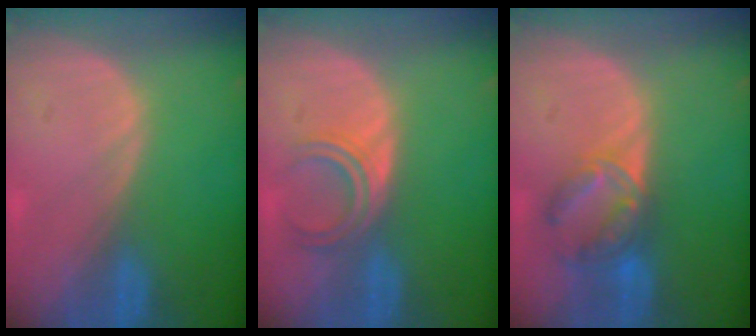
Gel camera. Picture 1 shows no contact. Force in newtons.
{"total": 4.5, "press": 4.1, "slide": 1.9}
{"total": 7.3, "press": 6.0, "slide": 4.1}